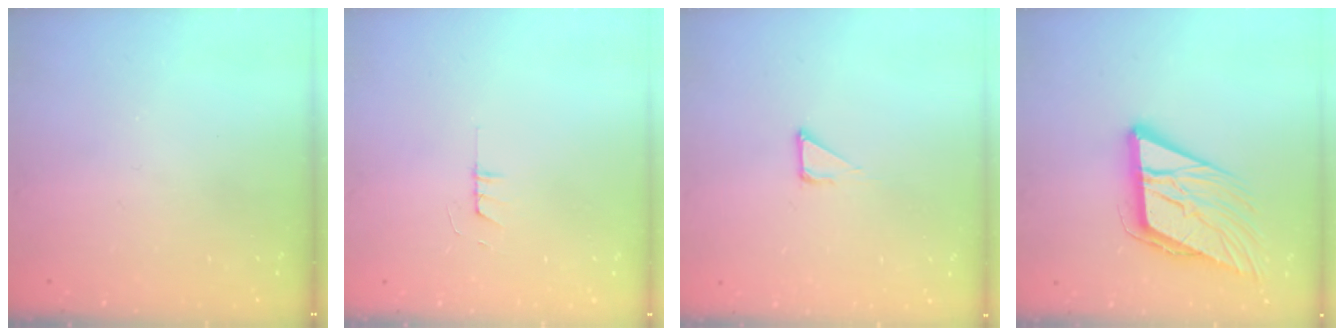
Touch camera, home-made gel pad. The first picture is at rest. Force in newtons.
{"total": 4.0, "press": 4.0, "slide": 0.4}
{"total": 3.5, "press": 3.5, "slide": 0.2}
{"total": 15.0, "press": 14.6, "slide": 3.5}